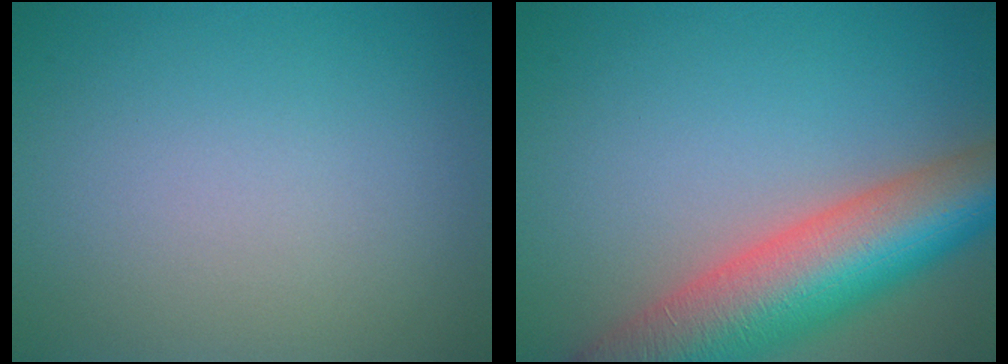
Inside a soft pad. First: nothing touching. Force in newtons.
{"total": 11.6, "press": 11.6, "slide": 0.4}